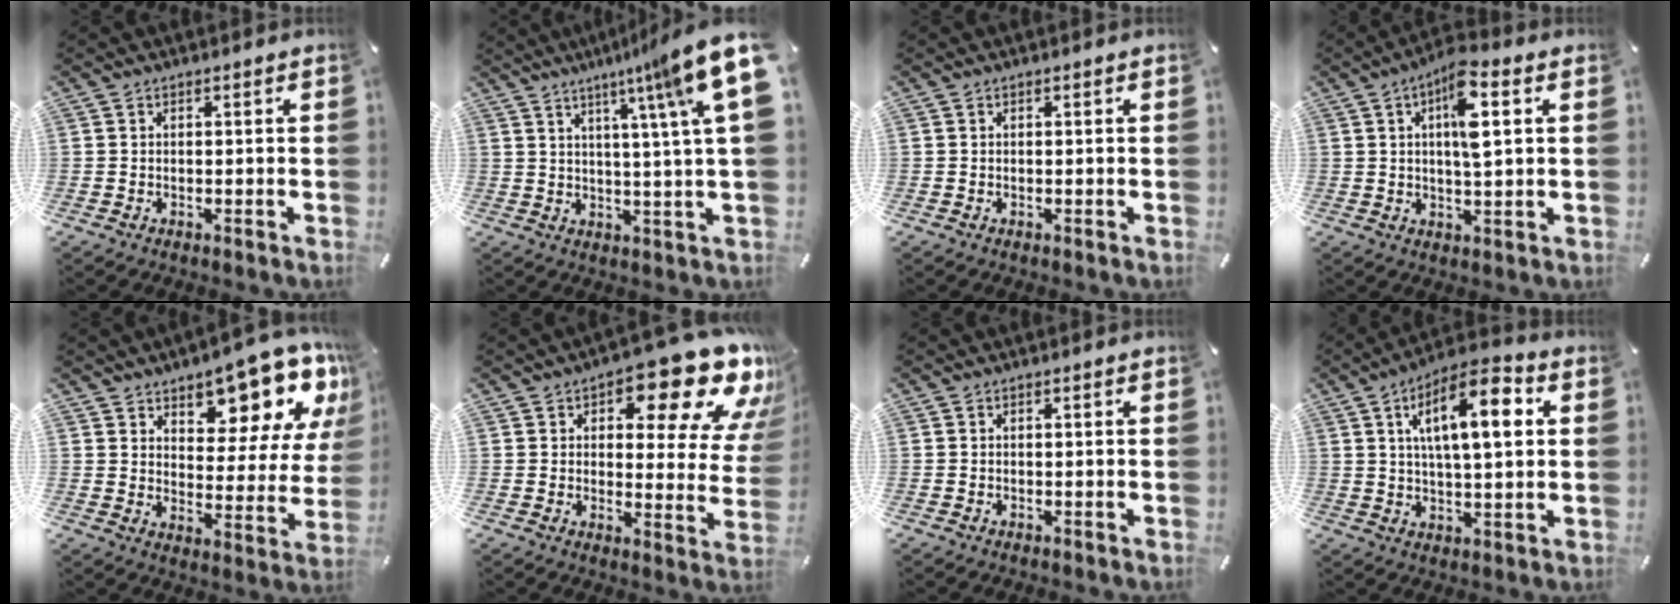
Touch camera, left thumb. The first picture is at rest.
{"total": 15.1, "force": [7.3, 0.8, 13.1], "torque": [-0.209, -0.039, 0.107]}
{"total": 0.0}
{"total": 9.5, "force": [3.0, 2.7, 8.5], "torque": [-0.144, -0.003, 0.045]}
{"total": 14.2, "force": [11.1, 6.3, 6.2], "torque": [-0.076, -0.094, 0.186]}
{"total": 19.6, "force": [11.8, 8.2, 13.3], "torque": [-0.168, -0.082, 0.192]}
{"total": 0.0}
{"total": 14.7, "force": [5.3, 5.6, 12.5], "torque": [-0.193, -0.008, 0.083]}